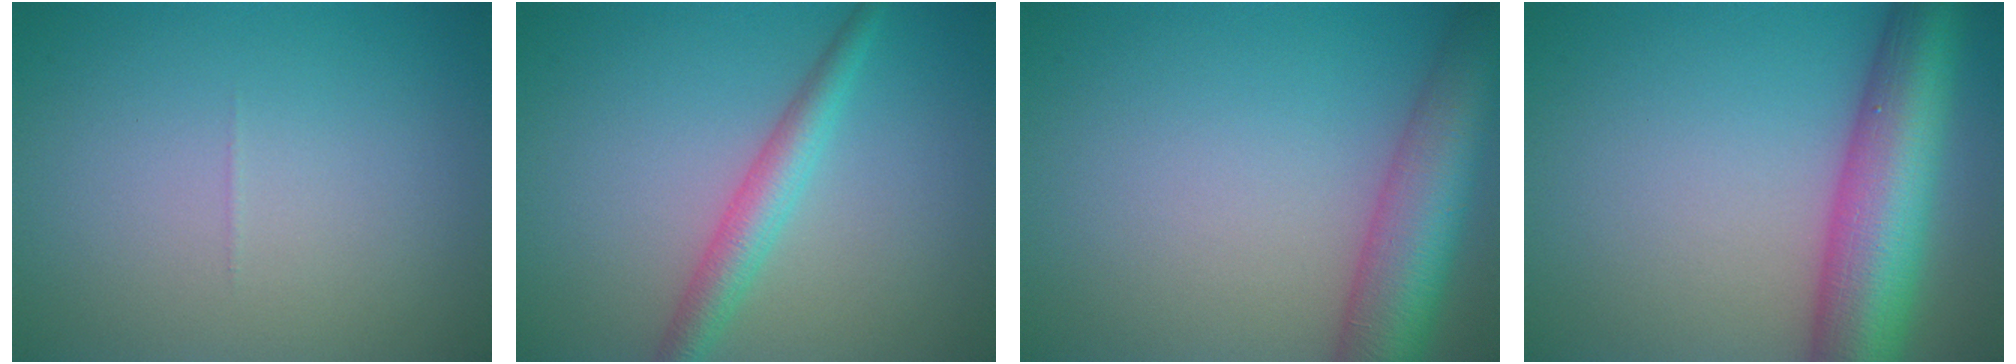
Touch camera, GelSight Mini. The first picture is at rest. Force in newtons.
{"total": 3.1, "press": 3.1, "slide": 0.1}
{"total": 8.2, "press": 8.2, "slide": 0.3}
{"total": 10.8, "press": 10.8, "slide": 0.1}